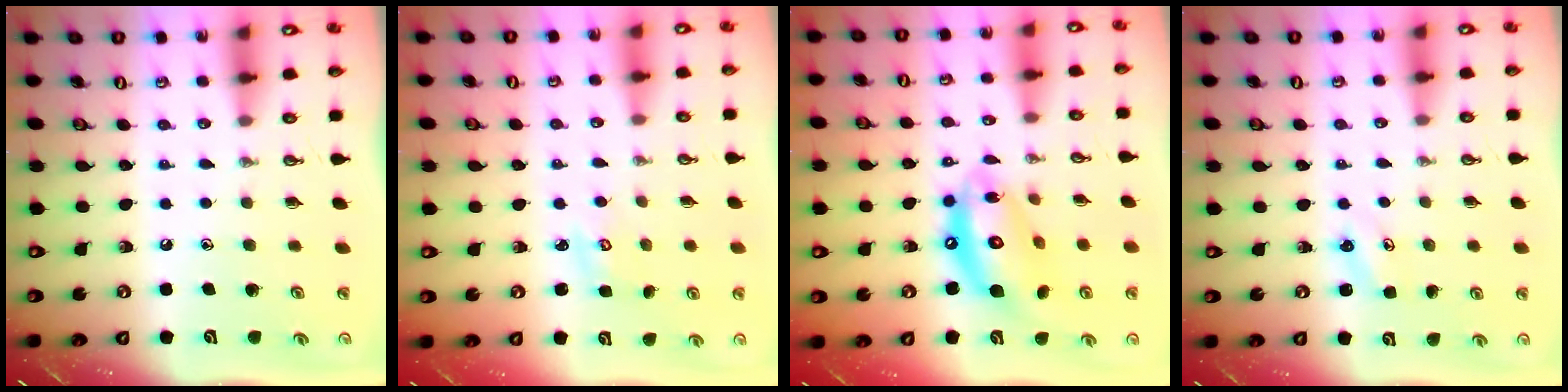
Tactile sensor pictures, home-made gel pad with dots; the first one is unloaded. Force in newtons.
{"total": 2.0, "press": 2.0, "slide": 0.1}
{"total": 15.9, "press": 15.8, "slide": 1.3}
{"total": 2.9, "press": 2.9, "slide": 0.3}